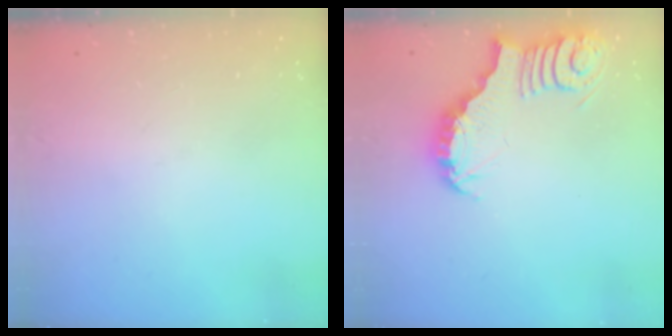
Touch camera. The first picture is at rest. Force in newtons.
{"total": 3.8, "press": 3.7, "slide": 0.6}